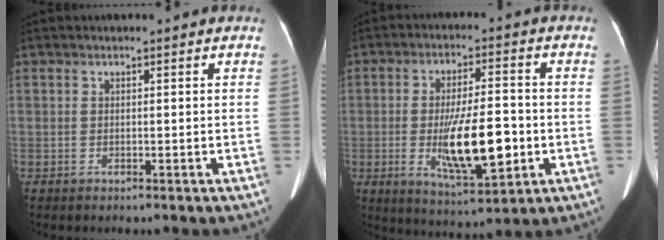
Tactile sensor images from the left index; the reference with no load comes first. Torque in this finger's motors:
{"motor_torque": [1.81, 0.34, 1.05, 0.21]}